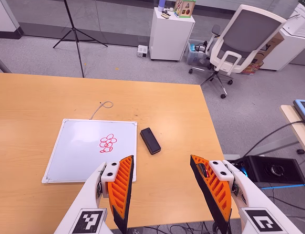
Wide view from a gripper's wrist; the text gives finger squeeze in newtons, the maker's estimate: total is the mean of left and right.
{"total": 0.0}